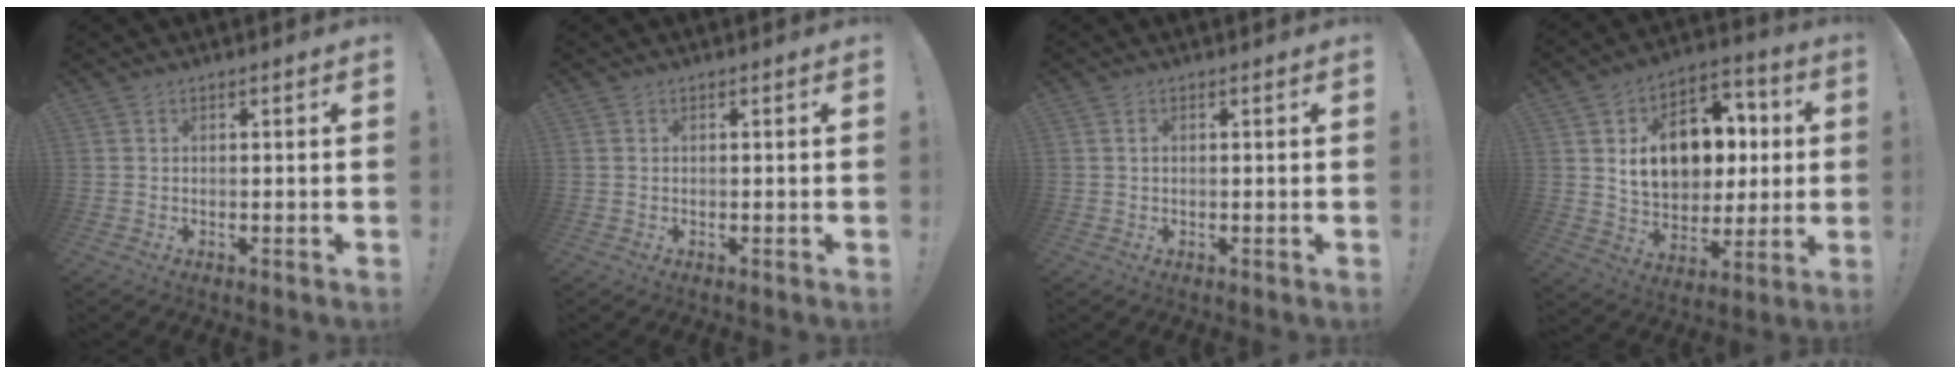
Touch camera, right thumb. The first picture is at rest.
{"total": 0.0}
{"total": 0.8, "force": [0.2, 0.4, 0.7], "torque": [-0.014, 0.002, 0.003]}
{"total": 17.3, "force": [3.7, 13.0, 10.9], "torque": [-0.162, -0.004, 0.080]}